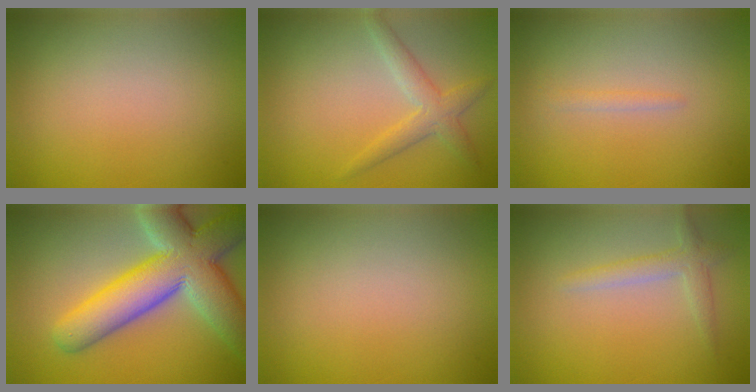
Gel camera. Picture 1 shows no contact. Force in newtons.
{"total": 2.6, "press": 2.6, "slide": 0.1}
{"total": 0.8, "press": 0.7, "slide": 0.1}
{"total": 11.4, "press": 11.4, "slide": 1.1}
{"total": 0.0}
{"total": 2.0, "press": 2.0, "slide": 0.2}